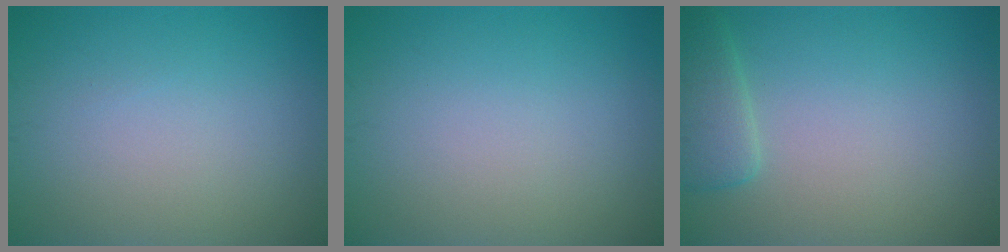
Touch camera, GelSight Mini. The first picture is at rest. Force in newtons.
{"total": 0.0}
{"total": 2.6, "press": 2.6, "slide": 0.2}